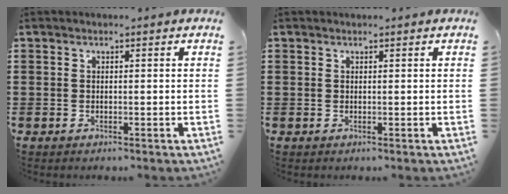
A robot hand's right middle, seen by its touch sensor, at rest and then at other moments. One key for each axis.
{"total": 0.0}